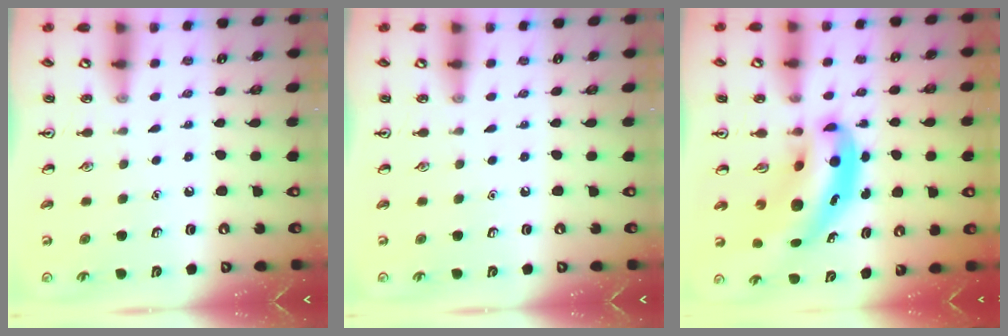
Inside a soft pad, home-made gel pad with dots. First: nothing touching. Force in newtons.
{"total": 0.0}
{"total": 8.0, "press": 7.6, "slide": 2.4}